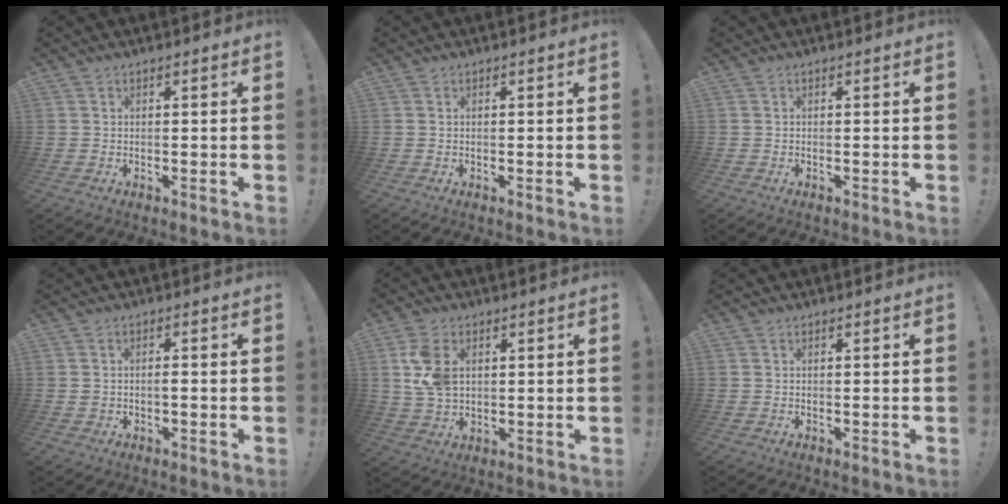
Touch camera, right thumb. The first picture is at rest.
{"total": 0.0}
{"total": 0.0}
{"total": 1.2, "force": [-0.5, 0.6, 0.9], "torque": [-0.017, 0.005, -0.009]}
{"total": 9.0, "force": [2.6, 5.9, 6.3], "torque": [-0.118, -0.006, 0.049]}
{"total": 0.0}